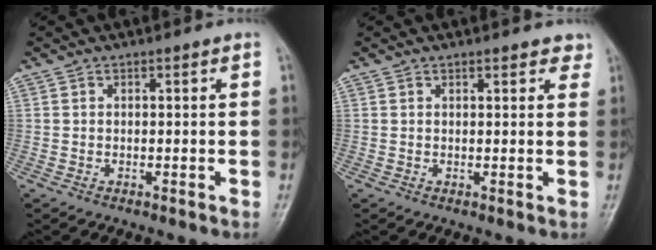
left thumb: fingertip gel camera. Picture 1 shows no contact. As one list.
[{"total": 3.2, "force": [2.5, 1.3, 1.5], "torque": [0.005, -0.005, 0.022]}]